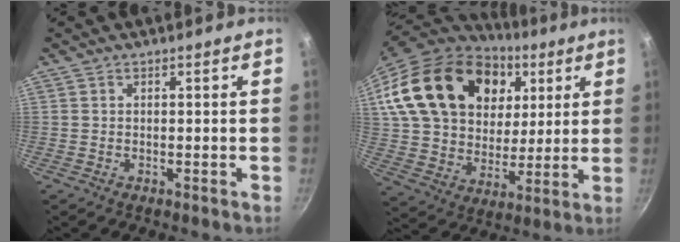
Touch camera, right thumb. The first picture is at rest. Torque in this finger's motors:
{"motor_torque": [2.11, 2.90, 1.45, -0.51, 0.63]}